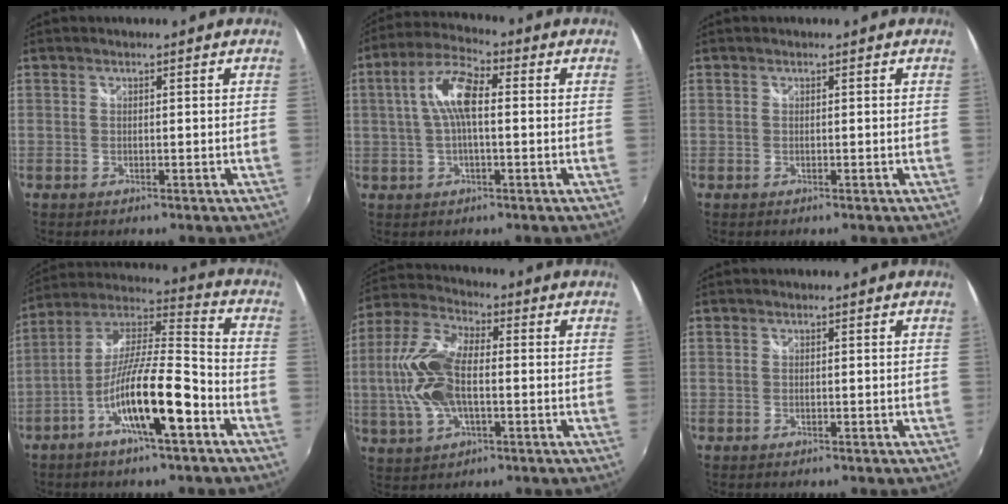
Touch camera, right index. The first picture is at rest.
{"total": 8.7, "force": [0.7, 3.0, 8.1], "torque": [-0.166, 0.019, 0.011]}
{"total": 0.0}
{"total": 15.6, "force": [-7.1, 2.5, 13.6], "torque": [-0.254, -0.006, -0.136]}
{"total": 13.8, "force": [-1.1, 6.7, 12.0], "torque": [-0.265, 0.011, -0.025]}
{"total": 0.0}